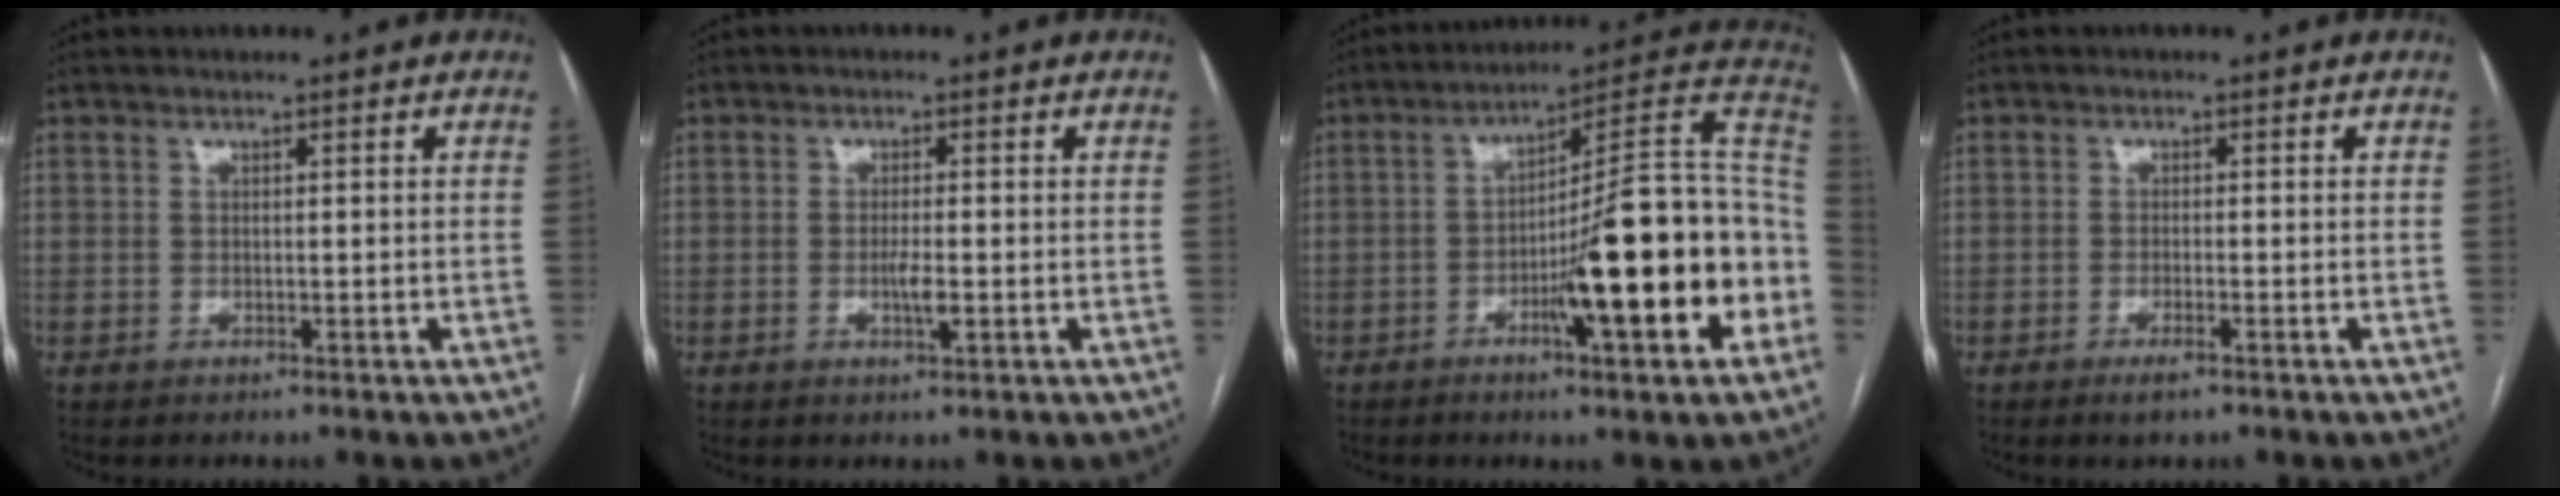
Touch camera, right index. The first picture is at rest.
{"total": 2.7, "force": [-0.7, 0.4, 2.6], "torque": [-0.052, -0.003, -0.010]}
{"total": 21.3, "force": [-5.6, 2.2, 20.5], "torque": [-0.237, 0.019, -0.081]}
{"total": 2.1, "force": [-1.4, 0.3, 1.5], "torque": [-0.029, -0.003, -0.024]}